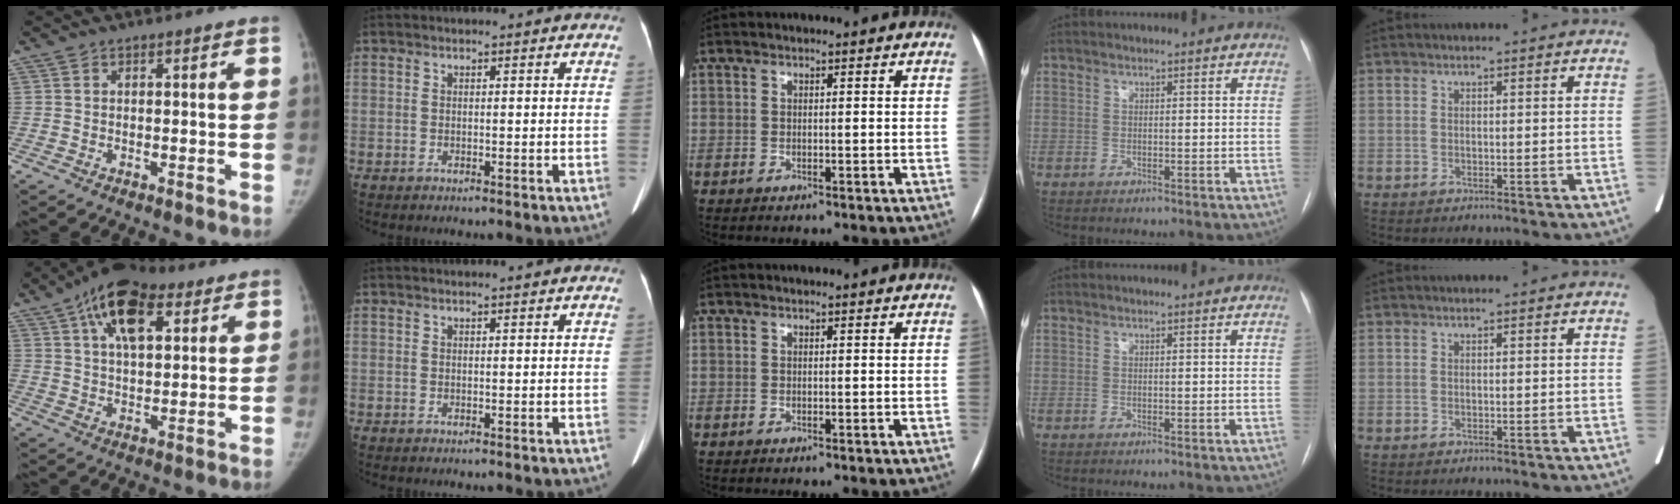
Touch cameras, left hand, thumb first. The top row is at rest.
{"thumb": {"total": 16.0, "force": [7.7, 8.2, 11.3], "torque": [-0.158, -0.007, 0.124]}, "index": {"total": 1.7, "force": [1.5, -0.3, 0.6], "torque": [-0.006, -0.003, 0.018]}}